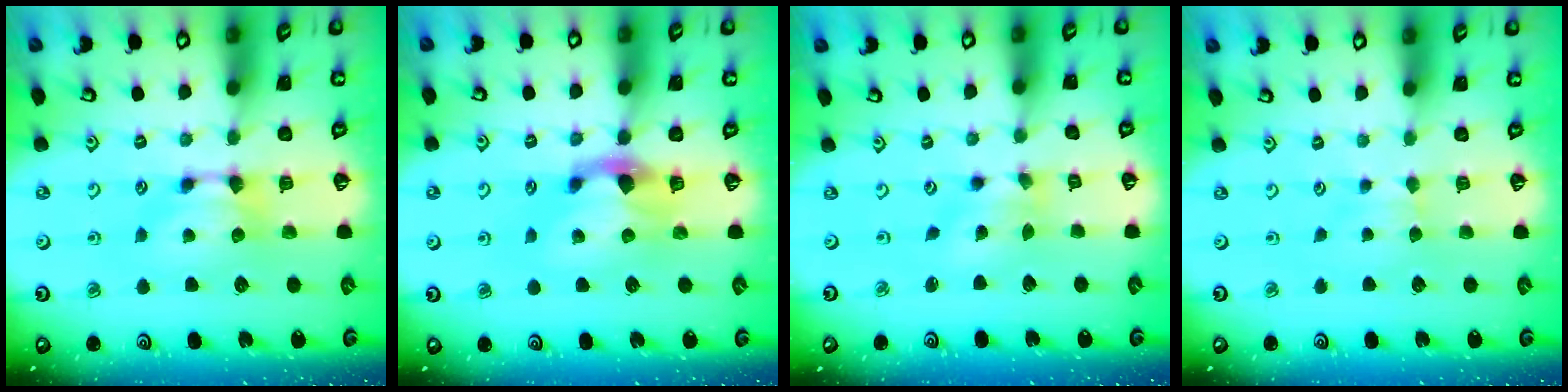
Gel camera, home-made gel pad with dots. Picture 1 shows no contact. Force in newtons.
{"total": 1.9, "press": 1.3, "slide": 1.4}
{"total": 1.7, "press": 1.0, "slide": 1.4}
{"total": 1.9, "press": 1.8, "slide": 0.4}